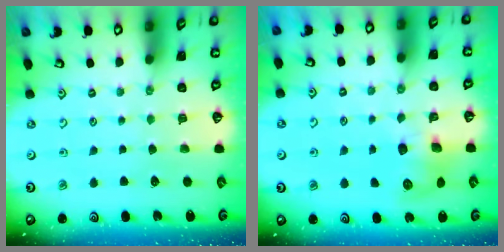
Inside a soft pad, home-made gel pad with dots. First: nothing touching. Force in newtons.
{"total": 8.2, "press": 8.1, "slide": 0.3}